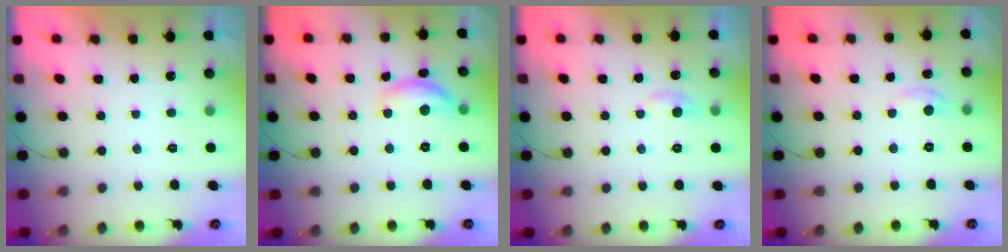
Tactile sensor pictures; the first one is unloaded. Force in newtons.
{"total": 10.9, "press": 10.9, "slide": 0.6}
{"total": 4.5, "press": 4.4, "slide": 0.6}
{"total": 3.6, "press": 3.6, "slide": 0.5}